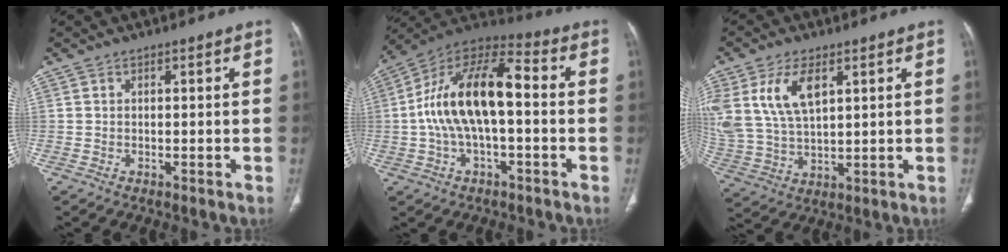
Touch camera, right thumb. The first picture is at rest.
{"total": 17.2, "force": [-0.4, 7.8, 15.3], "torque": [-0.282, 0.049, -0.015]}
{"total": 13.3, "force": [5.4, 7.1, 9.9], "torque": [-0.207, -0.011, 0.119]}